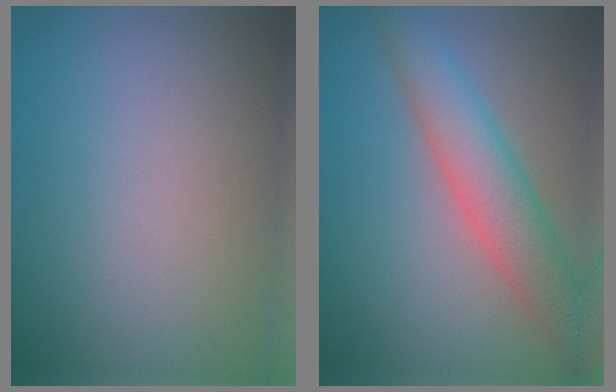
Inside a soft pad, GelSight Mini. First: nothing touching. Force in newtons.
{"total": 5.4, "press": 5.4, "slide": 0.2}